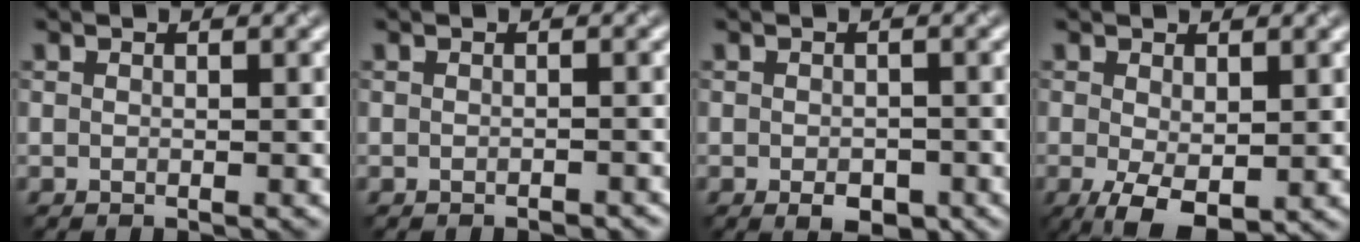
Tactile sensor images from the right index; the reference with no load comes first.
{"total": 0.6, "force": [-0.5, 0.2, 0.3], "torque": [-0.003, 0.000, -0.006]}
{"total": 2.3, "force": [-1.1, 1.3, 1.6], "torque": [-0.025, -0.005, -0.016]}
{"total": 4.6, "force": [-0.9, 2.2, 3.9], "torque": [-0.082, -0.014, -0.011]}